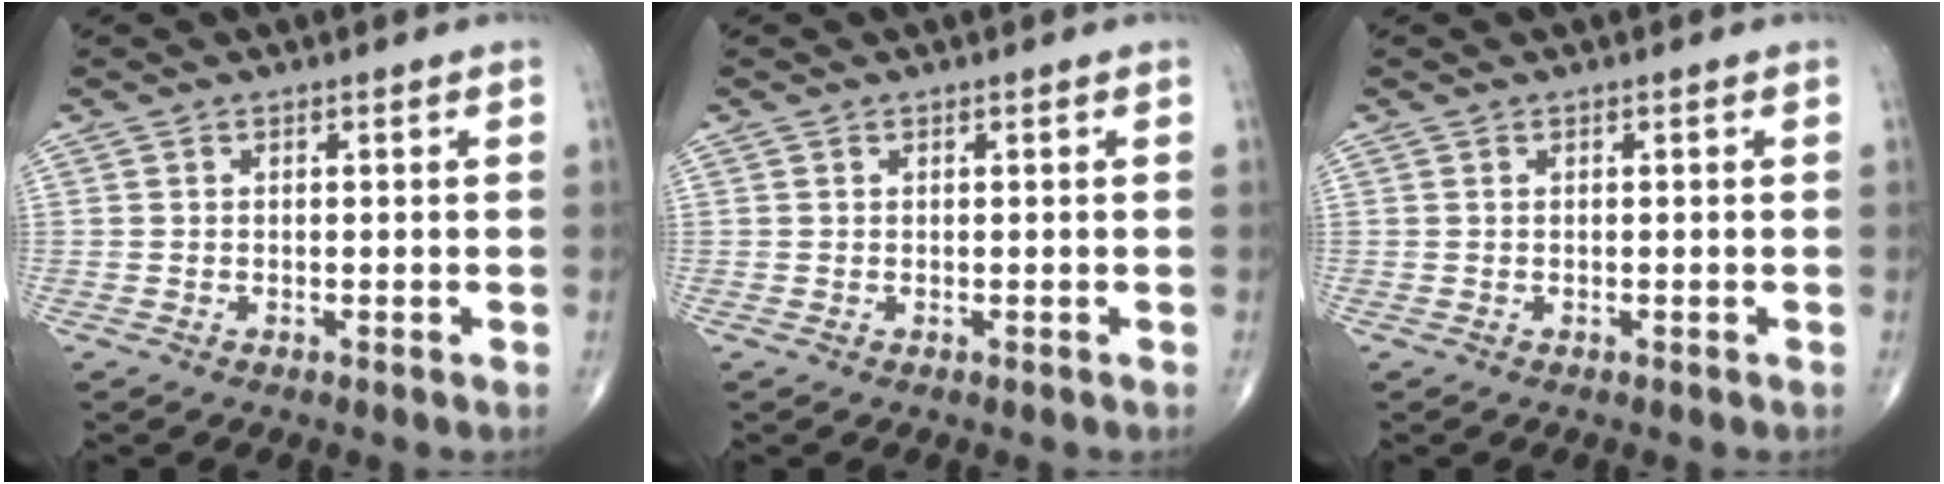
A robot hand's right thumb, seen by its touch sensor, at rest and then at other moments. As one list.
[{"total": 0.0}, {"total": 0.0}]